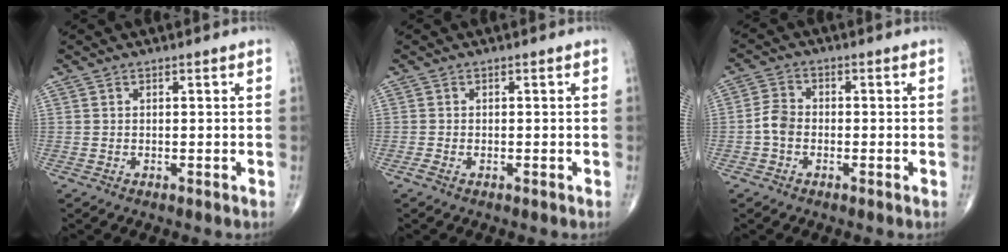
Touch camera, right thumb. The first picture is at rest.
{"total": 0.9, "force": [-0.4, 0.4, 0.6], "torque": [-0.021, -0.001, -0.009]}
{"total": 3.9, "force": [-1.1, 2.8, 2.4], "torque": [-0.044, 0.013, -0.030]}